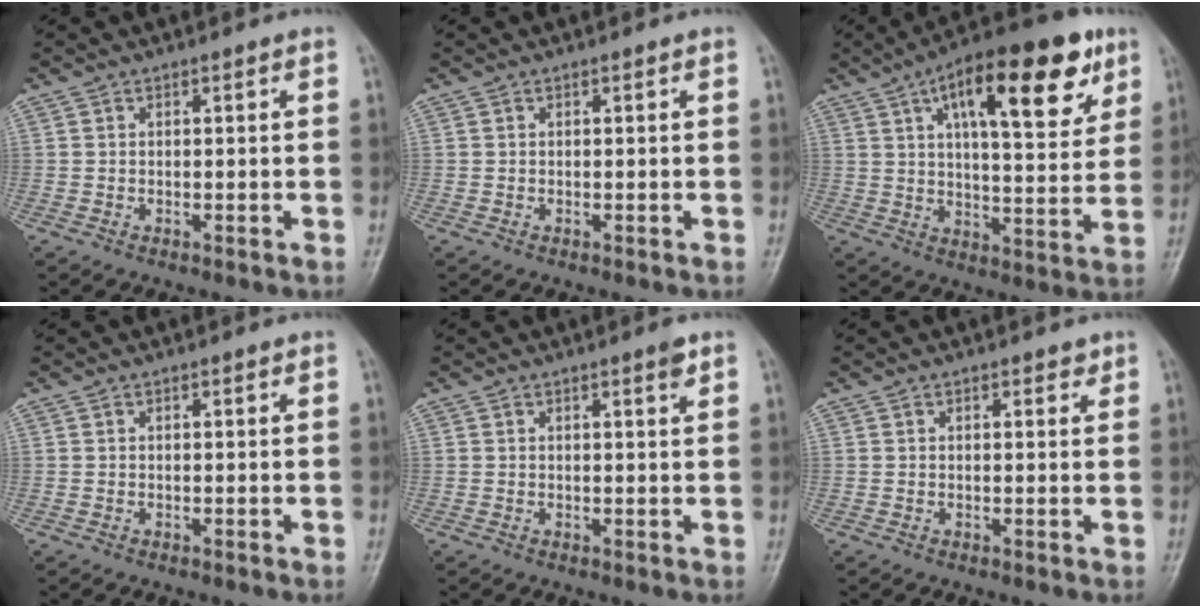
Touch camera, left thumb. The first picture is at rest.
{"total": 0.0}
{"total": 21.3, "force": [10.0, 8.1, 17.1], "torque": [-0.225, -0.015, 0.148]}
{"total": 0.0}
{"total": 1.7, "force": [1.0, 0.2, 1.3], "torque": [-0.018, -0.006, 0.015]}
{"total": 1.4, "force": [0.9, 0.7, 0.8], "torque": [-0.002, -0.003, 0.009]}